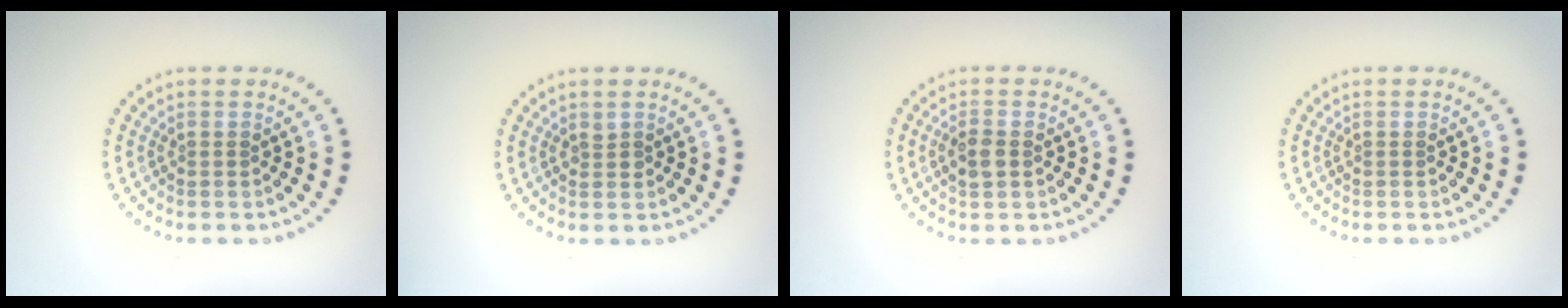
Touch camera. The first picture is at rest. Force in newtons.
{"total": 0.6, "press": 0.6, "slide": 0.2}
{"total": 1.9, "press": 1.9, "slide": 0.3}
{"total": 0.0}